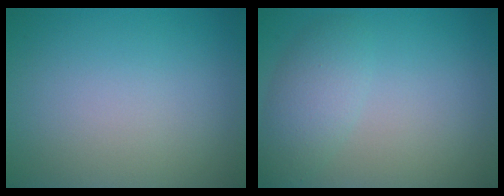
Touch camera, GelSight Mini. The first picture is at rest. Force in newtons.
{"total": 3.0, "press": 3.0, "slide": 0.1}